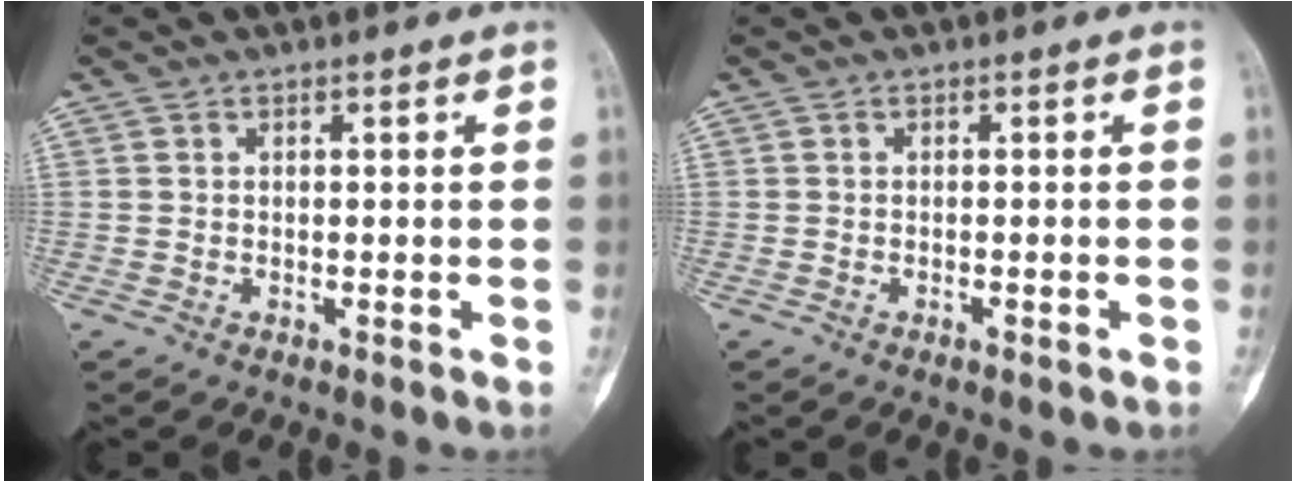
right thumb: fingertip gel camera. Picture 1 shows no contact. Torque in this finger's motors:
{"motor_torque": [-0.29, -0.05, -0.26, 0.26, 0.04]}